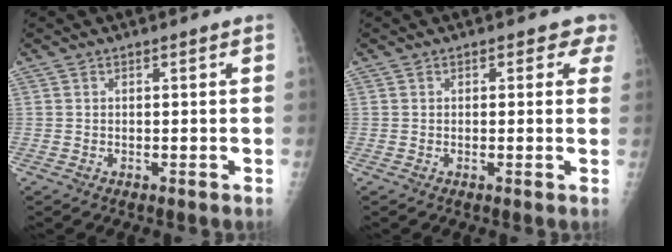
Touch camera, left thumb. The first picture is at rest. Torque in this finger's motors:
{"motor_torque": [-0.12, 0.10, 0.09, 0.07, 0.03]}